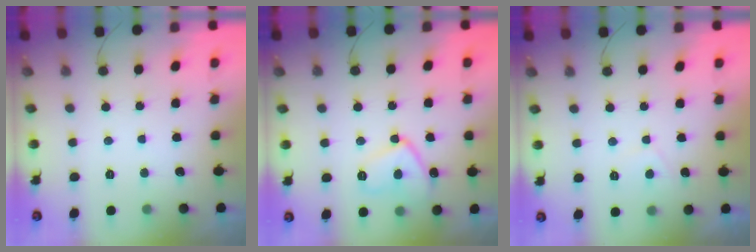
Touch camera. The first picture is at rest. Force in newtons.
{"total": 10.8, "press": 10.7, "slide": 1.0}
{"total": 1.5, "press": 1.4, "slide": 0.5}